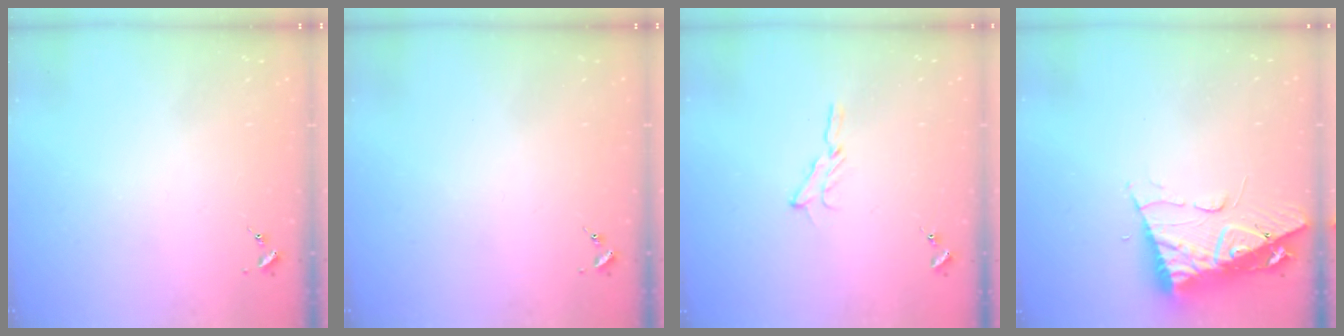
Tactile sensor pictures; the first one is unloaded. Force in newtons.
{"total": 0.0}
{"total": 5.3, "press": 5.2, "slide": 0.5}
{"total": 11.3, "press": 11.3, "slide": 1.3}